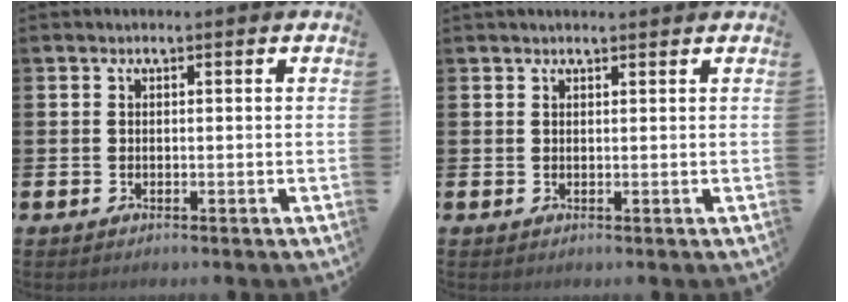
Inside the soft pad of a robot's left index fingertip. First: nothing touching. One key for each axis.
{"total": 0.8, "fx": 0.8, "fy": 0.0, "fz": 0.2, "tx": 0.004, "ty": -0.002, "tz": 0.013}